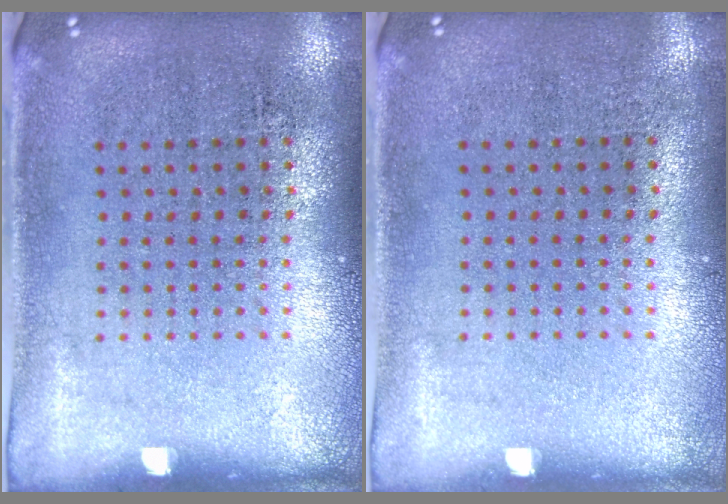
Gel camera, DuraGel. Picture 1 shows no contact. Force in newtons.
{"total": 0.0}